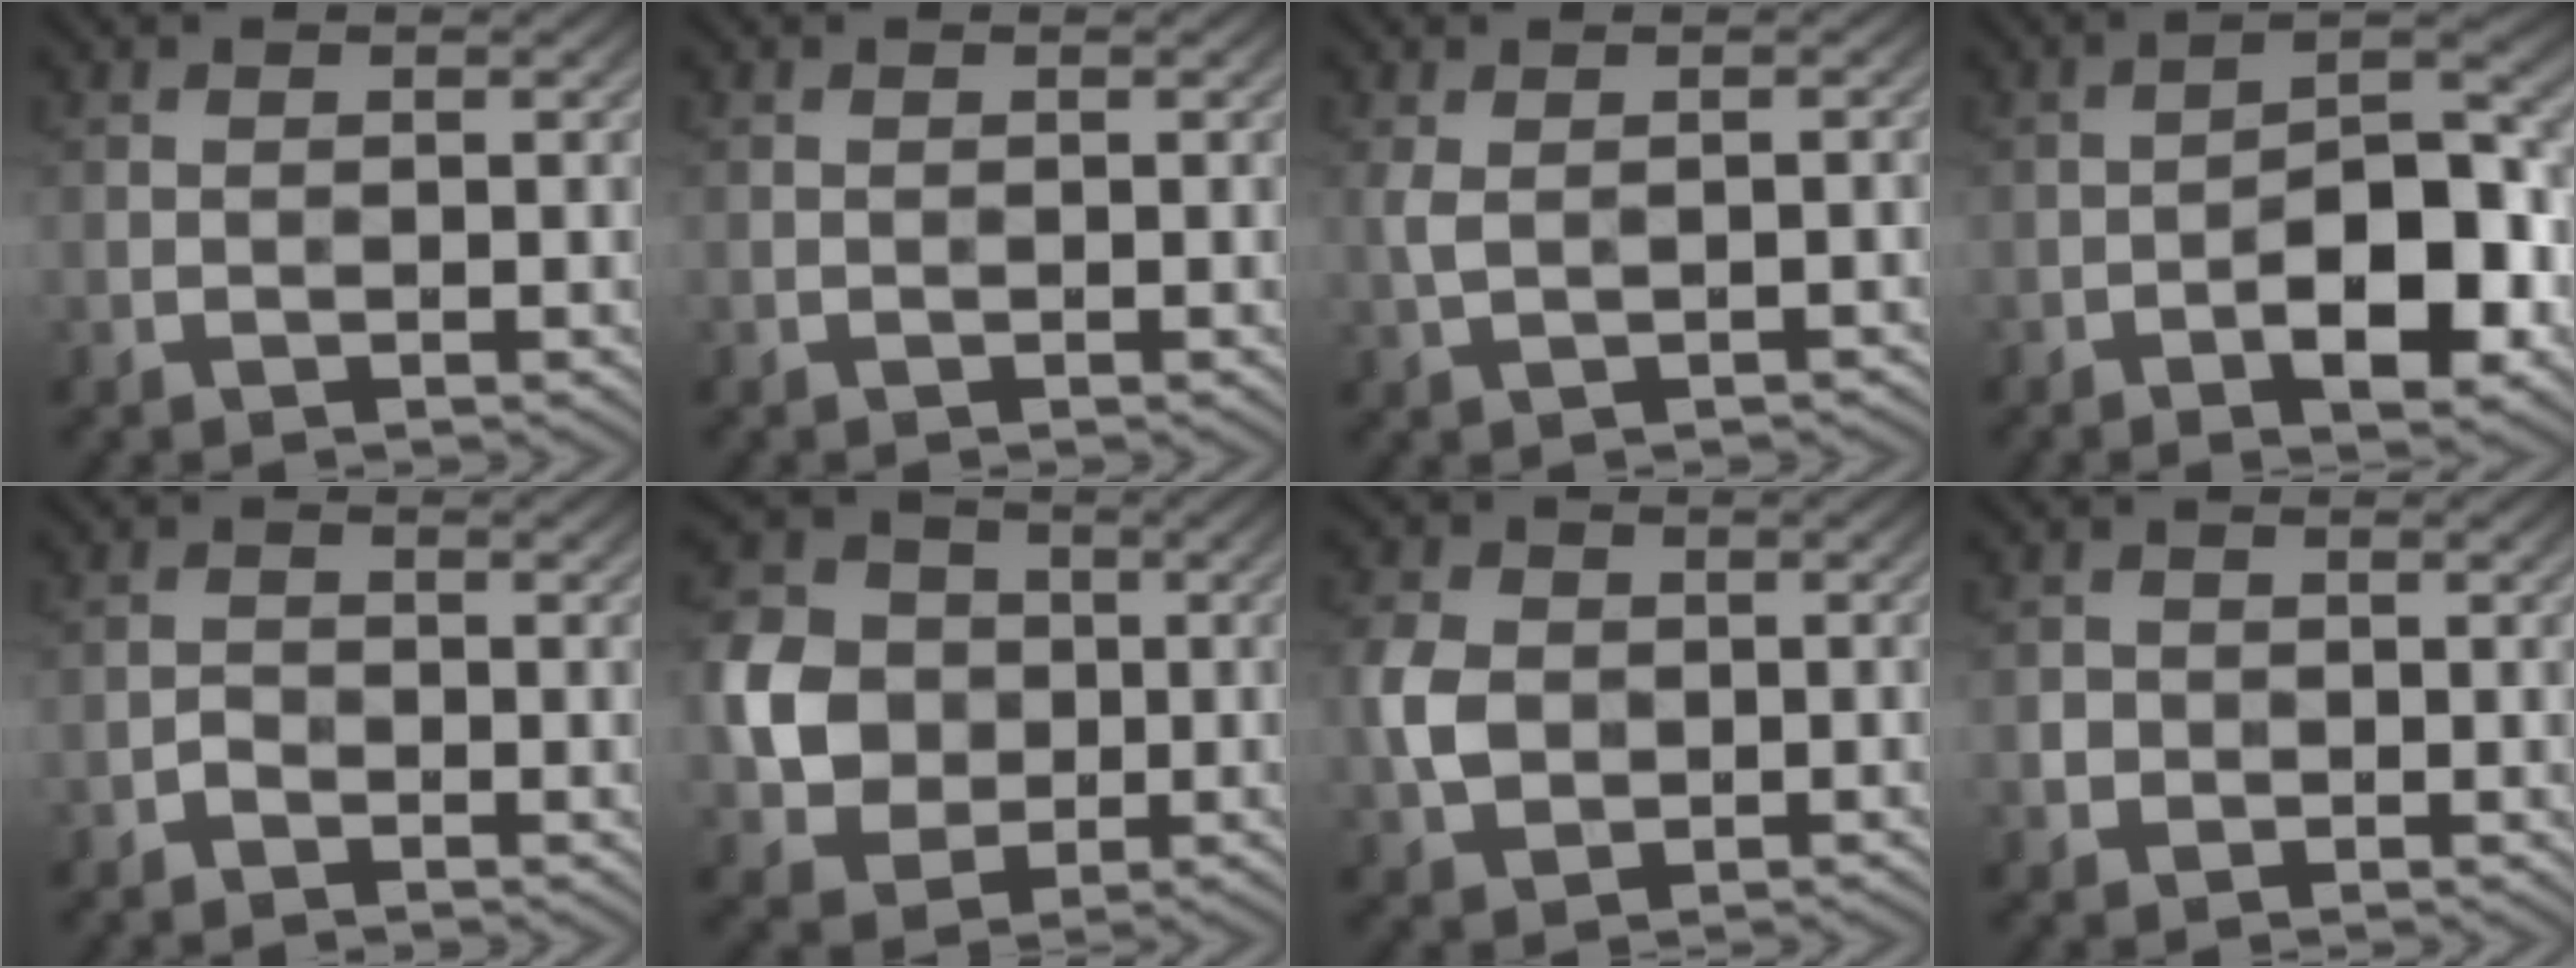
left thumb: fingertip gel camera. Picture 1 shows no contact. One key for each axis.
{"total": 0.0}
{"total": 2.4, "fx": -0.1, "fy": 1.1, "fz": 2.2, "tx": -0.059, "ty": 0.000, "tz": 0.001}
{"total": 9.9, "fx": -3.9, "fy": 3.9, "fz": 8.2, "tx": -0.116, "ty": 0.009, "tz": -0.065}
{"total": 1.2, "fx": -0.9, "fy": 0.7, "fz": 0.4, "tx": -0.006, "ty": 0.003, "tz": -0.022}
{"total": 9.0, "fx": -0.6, "fy": 7.9, "fz": 4.3, "tx": -0.106, "ty": 0.002, "tz": -0.020}
{"total": 5.5, "fx": -0.7, "fy": 4.4, "fz": 3.2, "tx": -0.083, "ty": -0.002, "tz": -0.022}
{"total": 1.6, "fx": -0.4, "fy": 1.5, "fz": 0.4, "tx": -0.001, "ty": -0.005, "tz": -0.009}